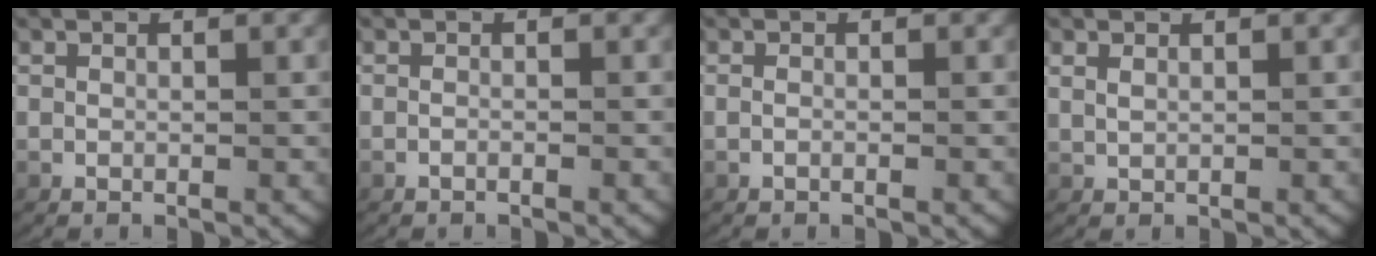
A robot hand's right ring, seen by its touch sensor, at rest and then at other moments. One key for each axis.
{"total": 0.5, "fx": -0.5, "fy": -0.1, "fz": 0.2, "tx": -0.006, "ty": -0.003, "tz": -0.009}
{"total": 0.6, "fx": -0.4, "fy": 0.1, "fz": 0.4, "tx": -0.011, "ty": -0.002, "tz": -0.007}
{"total": 0.7, "fx": 0.6, "fy": 0.2, "fz": 0.4, "tx": -0.015, "ty": -0.004, "tz": 0.019}